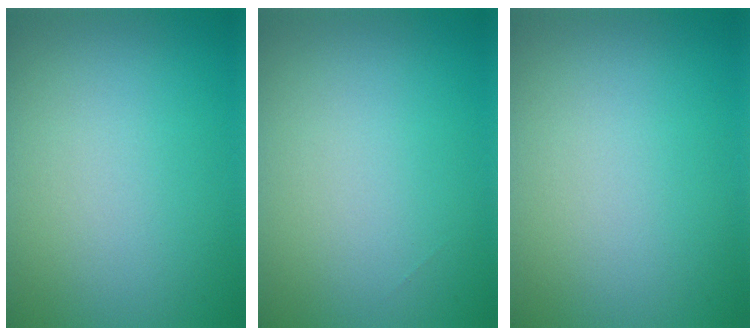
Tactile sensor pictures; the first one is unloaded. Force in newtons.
{"total": 0.0}
{"total": 0.0}